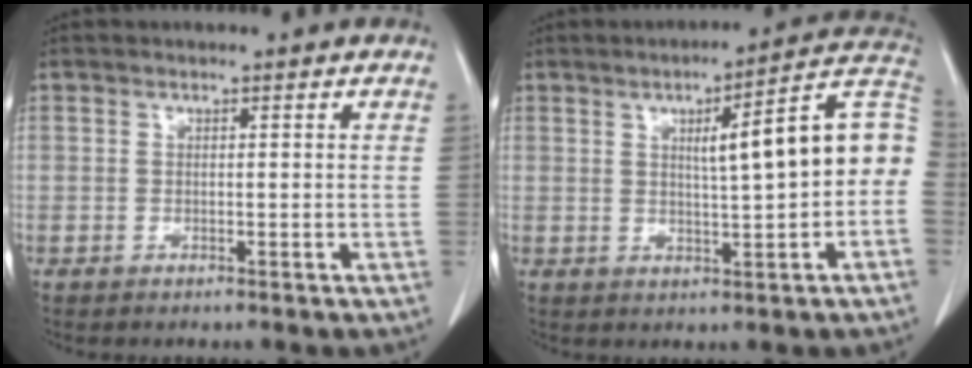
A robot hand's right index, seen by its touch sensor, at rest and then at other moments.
{"total": 12.2, "force": [0.8, 1.6, 12.1], "torque": [-0.157, 0.034, 0.008]}